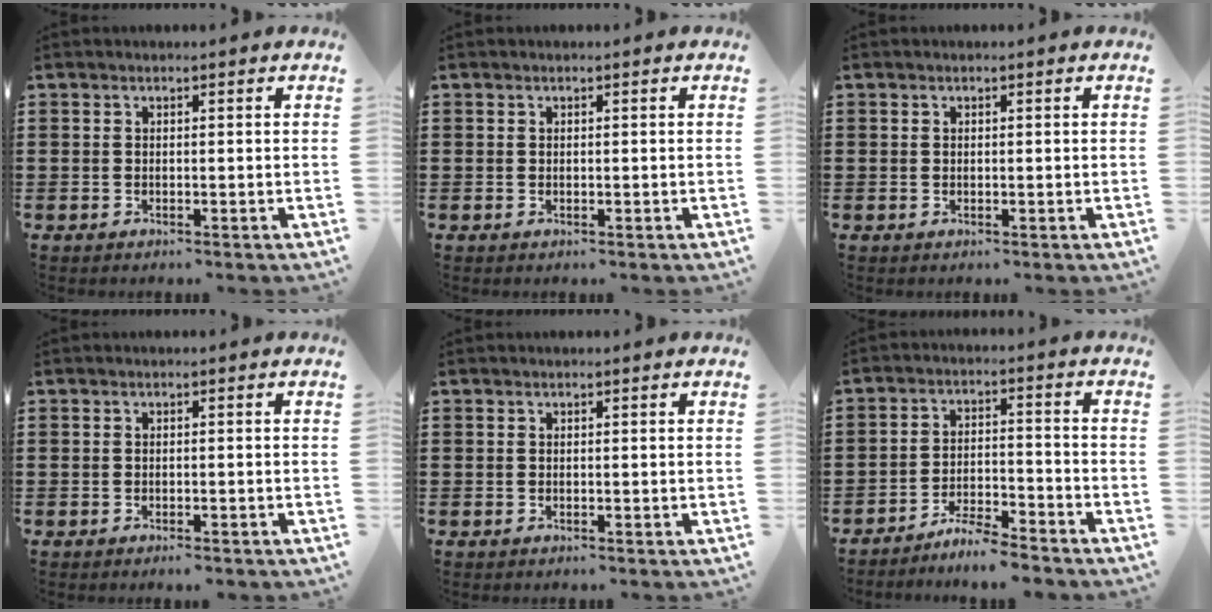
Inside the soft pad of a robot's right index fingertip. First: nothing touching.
{"total": 0.0}
{"total": 0.0}
{"total": 0.8, "force": [-0.7, 0.1, 0.4], "torque": [-0.010, -0.003, -0.014]}
{"total": 0.0}
{"total": 5.1, "force": [-4.9, 0.0, 1.4], "torque": [-0.033, 0.000, -0.098]}